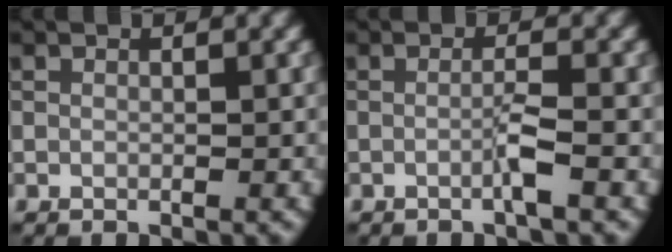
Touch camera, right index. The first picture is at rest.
{"total": 1.8, "force": [-0.6, -0.1, 1.6], "torque": [-0.030, 0.004, -0.017]}